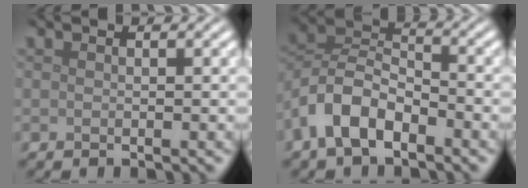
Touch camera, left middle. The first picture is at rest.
{"total": 6.1, "force": [-3.5, 3.3, 3.8], "torque": [-0.072, 0.005, -0.081]}